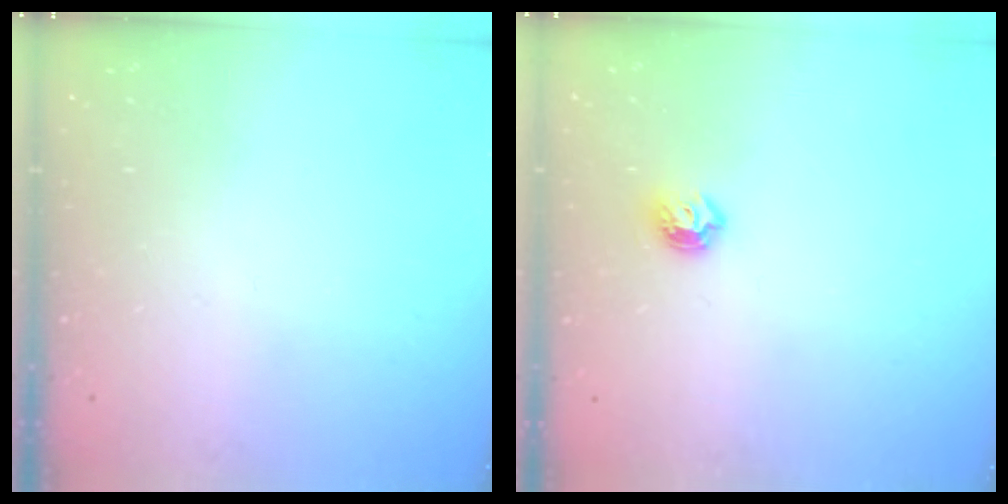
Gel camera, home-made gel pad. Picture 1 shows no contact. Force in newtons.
{"total": 5.2, "press": 5.1, "slide": 0.8}